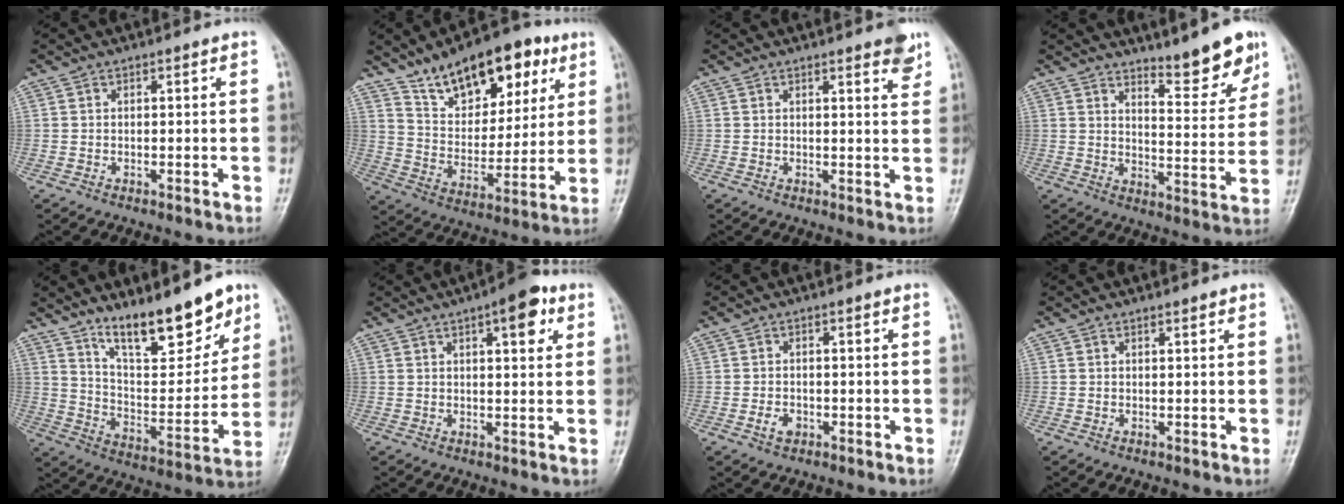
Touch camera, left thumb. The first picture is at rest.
{"total": 19.1, "force": [11.5, 9.9, 11.5], "torque": [-0.125, -0.044, 0.192]}
{"total": 1.2, "force": [0.8, 0.3, 0.8], "torque": [-0.008, -0.004, 0.009]}
{"total": 10.0, "force": [7.7, 2.0, 6.1], "torque": [-0.059, -0.063, 0.118]}
{"total": 17.1, "force": [12.2, 5.6, 10.5], "torque": [-0.117, -0.084, 0.209]}
{"total": 7.4, "force": [3.5, 2.7, 5.9], "torque": [-0.061, -0.007, 0.041]}
{"total": 2.4, "force": [-1.0, 1.7, 1.4], "torque": [-0.021, 0.004, -0.016]}
{"total": 0.7, "force": [0.6, 0.2, 0.4], "torque": [-0.006, -0.003, 0.008]}